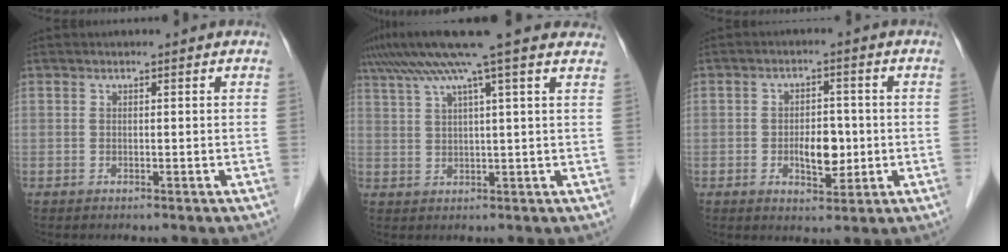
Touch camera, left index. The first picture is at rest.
{"total": 13.3, "force": [9.9, -0.7, 8.8], "torque": [-0.153, 0.051, 0.135]}
{"total": 5.3, "force": [-1.0, 2.7, 4.4], "torque": [-0.070, 0.003, -0.014]}